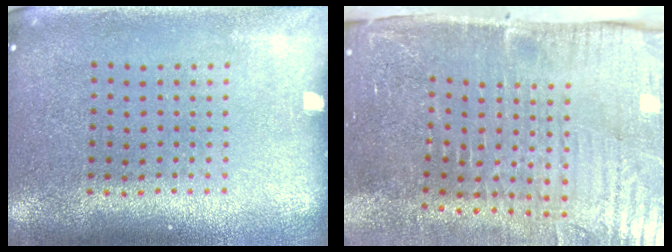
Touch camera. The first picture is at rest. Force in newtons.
{"total": 5.2, "press": 4.4, "slide": 2.8}